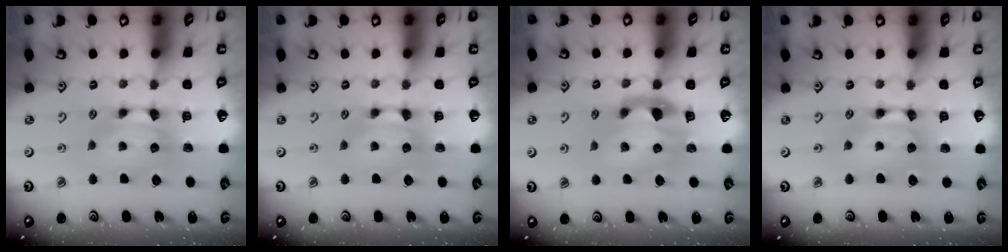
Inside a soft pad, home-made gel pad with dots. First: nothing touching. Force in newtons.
{"total": 0.0}
{"total": 2.8, "press": 2.5, "slide": 1.3}
{"total": 1.7, "press": 1.7, "slide": 0.2}